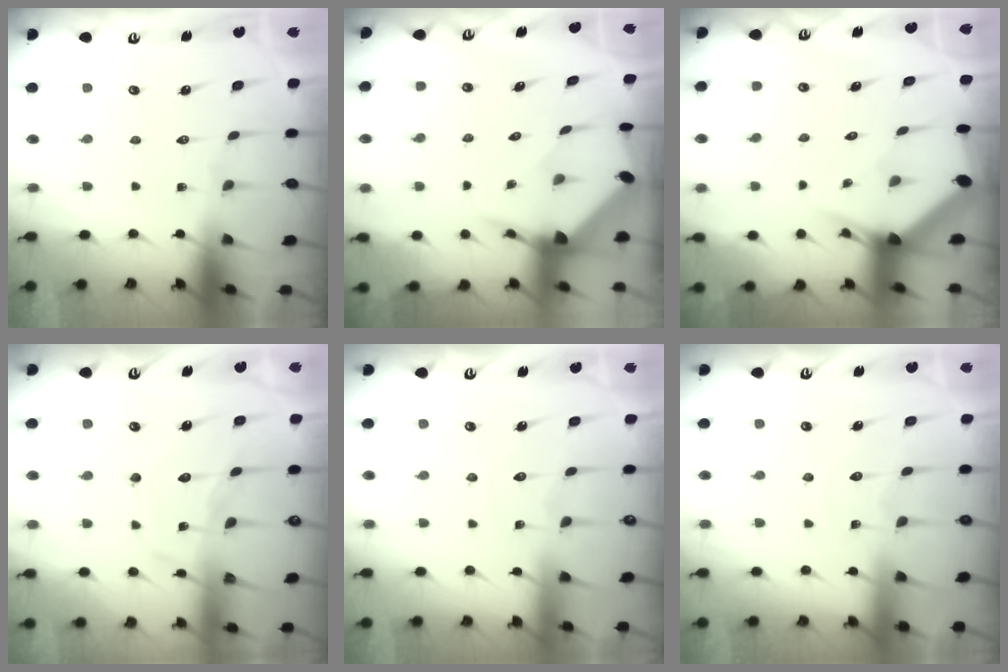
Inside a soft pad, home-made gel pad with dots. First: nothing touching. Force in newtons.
{"total": 3.6, "press": 3.6, "slide": 0.4}
{"total": 2.9, "press": 2.9, "slide": 0.2}
{"total": 11.5, "press": 11.5, "slide": 0.9}
{"total": 3.4, "press": 3.4, "slide": 0.3}
{"total": 4.6, "press": 4.6, "slide": 0.3}